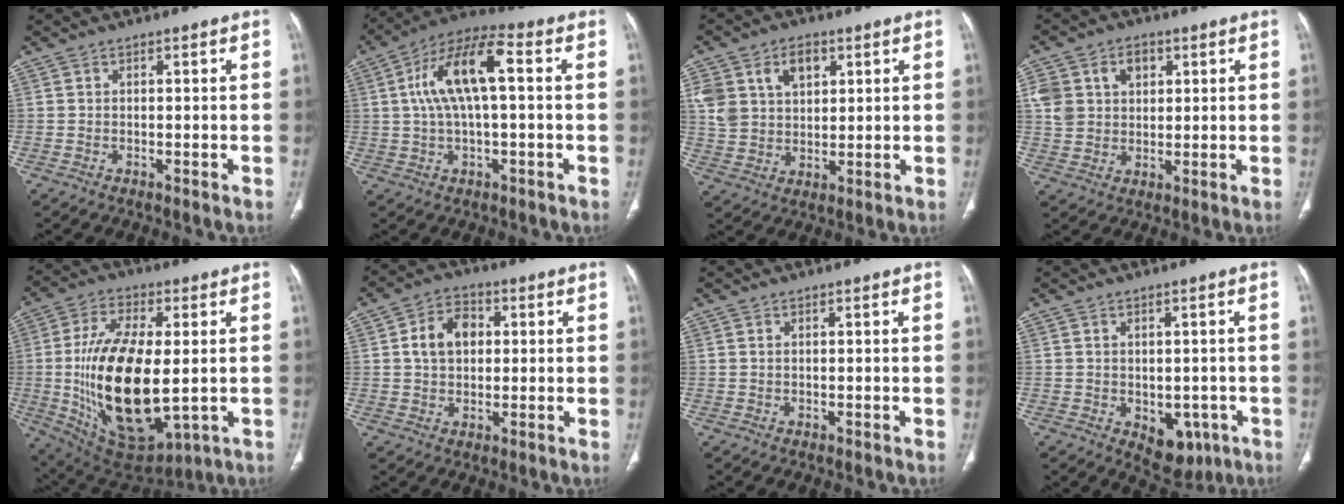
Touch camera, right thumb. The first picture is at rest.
{"total": 13.3, "force": [1.9, 5.0, 12.1], "torque": [-0.239, 0.037, 0.030]}
{"total": 11.2, "force": [4.5, 7.8, 6.7], "torque": [-0.105, -0.005, 0.092]}
{"total": 9.8, "force": [3.4, 7.6, 5.2], "torque": [-0.077, -0.002, 0.069]}
{"total": 23.4, "force": [-1.0, 10.8, 20.7], "torque": [-0.391, -0.019, 0.004]}
{"total": 8.1, "force": [1.4, 5.9, 5.4], "torque": [-0.073, 0.011, 0.020]}
{"total": 0.0}
{"total": 7.4, "force": [-2.4, 4.9, 5.1], "torque": [-0.034, 0.006, -0.015]}